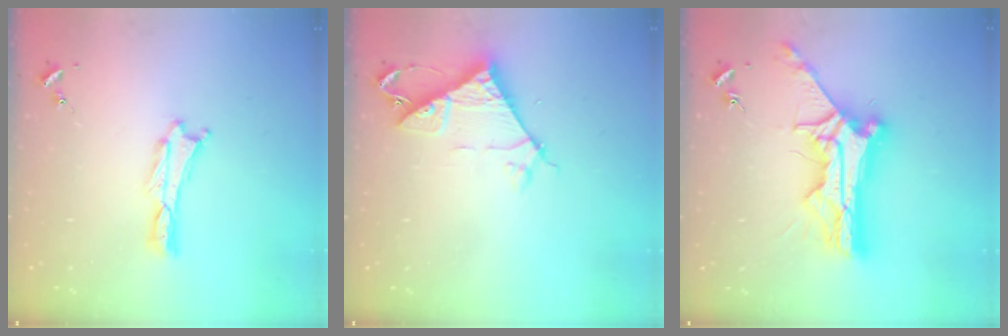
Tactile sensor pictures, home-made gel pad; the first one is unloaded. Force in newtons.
{"total": 7.0, "press": 7.0, "slide": 0.7}
{"total": 13.3, "press": 13.3, "slide": 1.1}